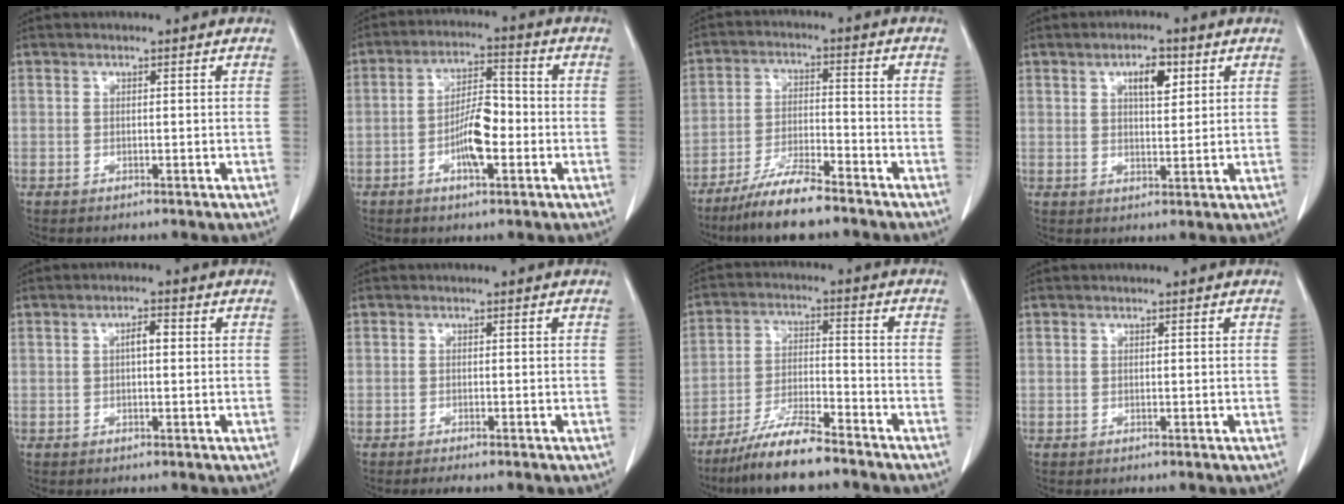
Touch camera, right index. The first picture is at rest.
{"total": 7.6, "force": [-2.0, 2.3, 6.9], "torque": [-0.131, 0.009, -0.038]}
{"total": 8.5, "force": [-7.0, 0.9, 4.8], "torque": [-0.092, -0.019, -0.129]}
{"total": 4.7, "force": [2.1, 1.7, 3.8], "torque": [-0.063, 0.001, 0.035]}
{"total": 2.3, "force": [0.3, 0.7, 2.1], "torque": [-0.035, 0.005, 0.004]}
{"total": 2.1, "force": [-1.8, -0.1, 1.1], "torque": [-0.014, -0.004, -0.024]}
{"total": 9.3, "force": [-7.7, 0.9, 5.1], "torque": [-0.097, -0.018, -0.143]}
{"total": 0.0}